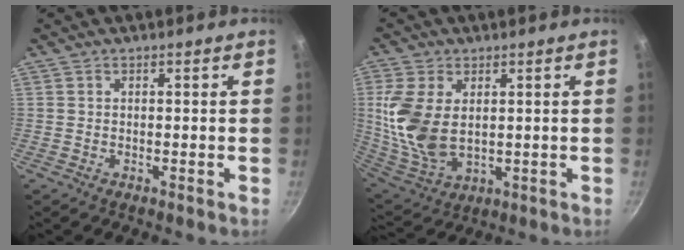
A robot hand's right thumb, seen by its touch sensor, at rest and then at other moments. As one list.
[{"total": 13.7, "force": [2.1, 8.4, 10.6], "torque": [-0.215, -0.021, 0.055]}]